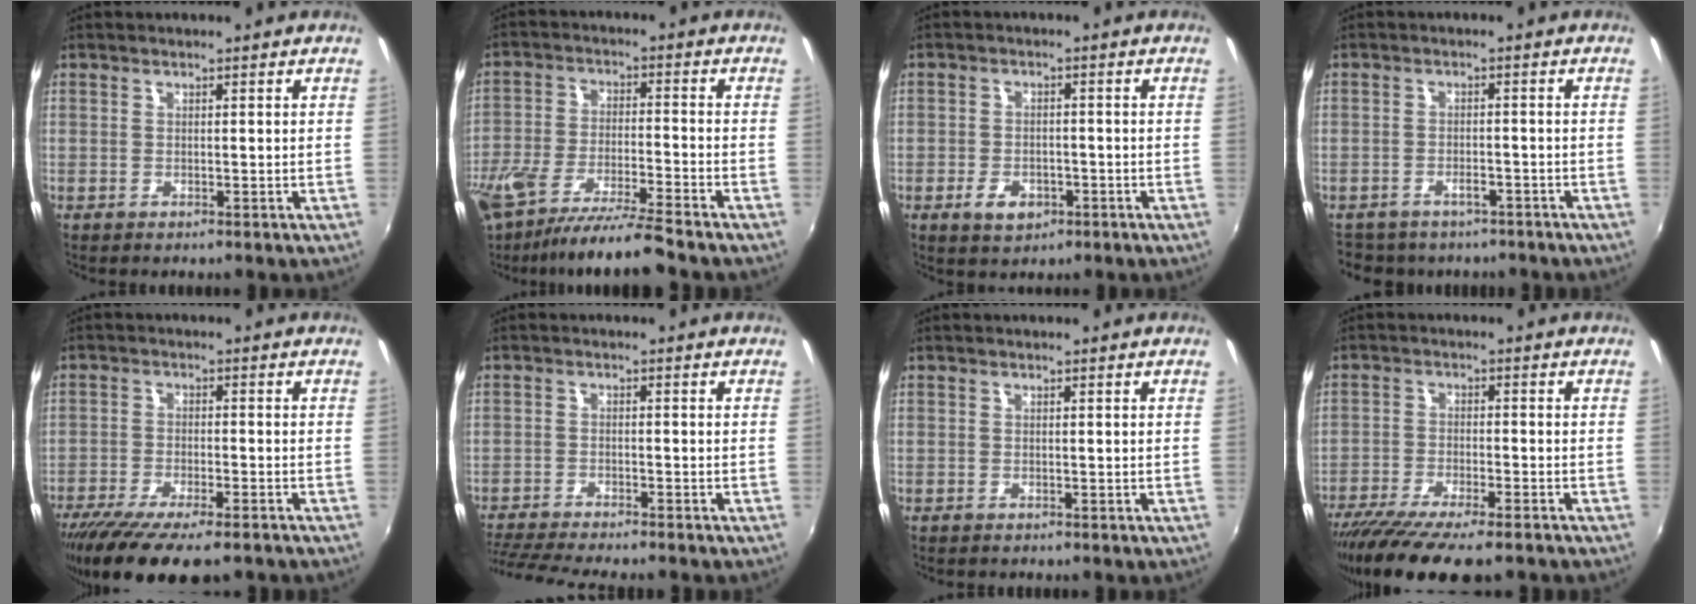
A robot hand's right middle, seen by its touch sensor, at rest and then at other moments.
{"total": 13.9, "force": [-11.4, 0.5, 7.9], "torque": [-0.169, -0.034, -0.201]}
{"total": 4.8, "force": [-2.4, 3.0, 2.9], "torque": [-0.069, -0.003, -0.038]}
{"total": 8.4, "force": [-6.8, 4.0, 2.7], "torque": [-0.065, -0.007, -0.094]}
{"total": 15.5, "force": [-11.9, 3.4, 9.2], "torque": [-0.189, -0.055, -0.192]}
{"total": 9.9, "force": [-9.0, 0.4, 4.2], "torque": [-0.108, -0.023, -0.150]}
{"total": 0.0}
{"total": 15.4, "force": [-12.2, 2.8, 8.9], "torque": [-0.181, -0.050, -0.198]}